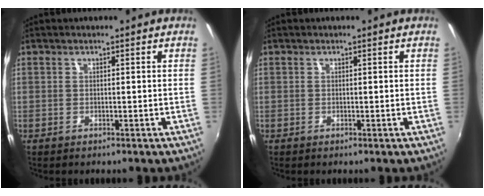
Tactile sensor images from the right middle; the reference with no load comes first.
{"total": 0.0}